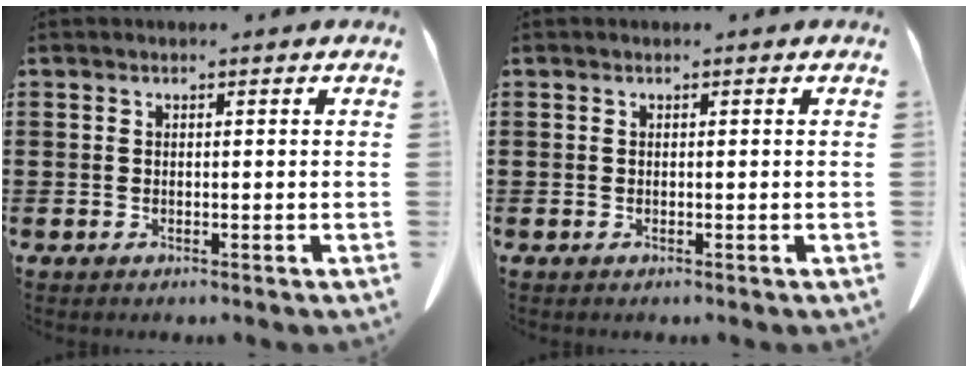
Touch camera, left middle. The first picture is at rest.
{"total": 0.0}